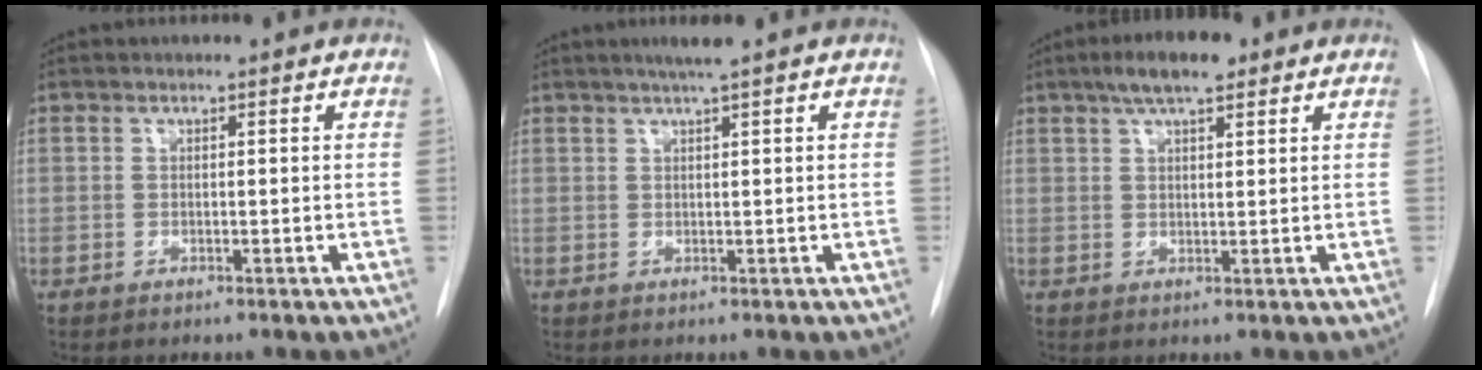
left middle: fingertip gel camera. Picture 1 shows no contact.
{"total": 2.3, "force": [1.6, -0.5, 1.6], "torque": [-0.031, 0.000, 0.029]}
{"total": 5.9, "force": [3.9, 1.7, 4.1], "torque": [-0.074, 0.014, 0.062]}